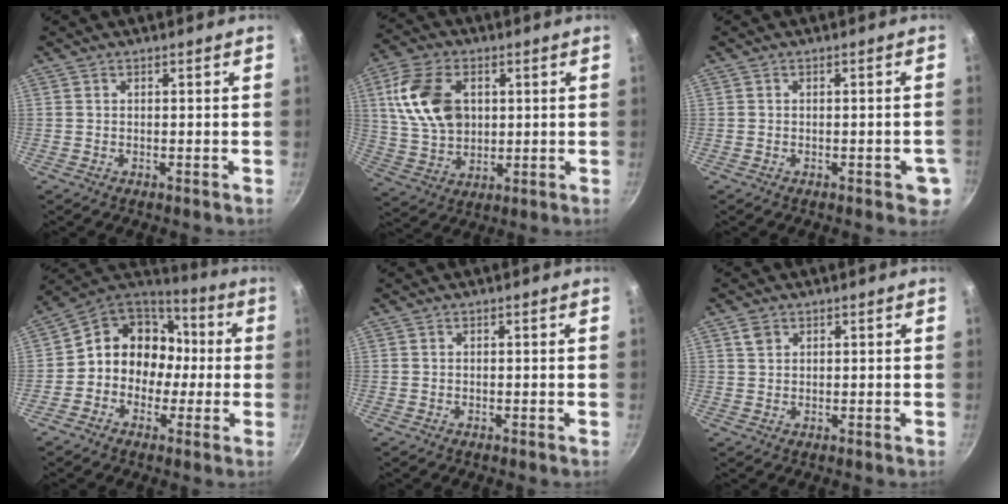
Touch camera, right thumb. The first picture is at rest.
{"total": 14.7, "force": [3.3, 10.1, 10.2], "torque": [-0.177, -0.003, 0.069]}
{"total": 3.6, "force": [-1.3, 1.8, 2.9], "torque": [-0.018, 0.006, -0.015]}
{"total": 14.0, "force": [-0.6, 12.2, 6.8], "torque": [-0.054, 0.049, -0.028]}
{"total": 0.0}
{"total": 2.1, "force": [1.1, 1.5, 1.0], "torque": [-0.012, 0.000, 0.021]}